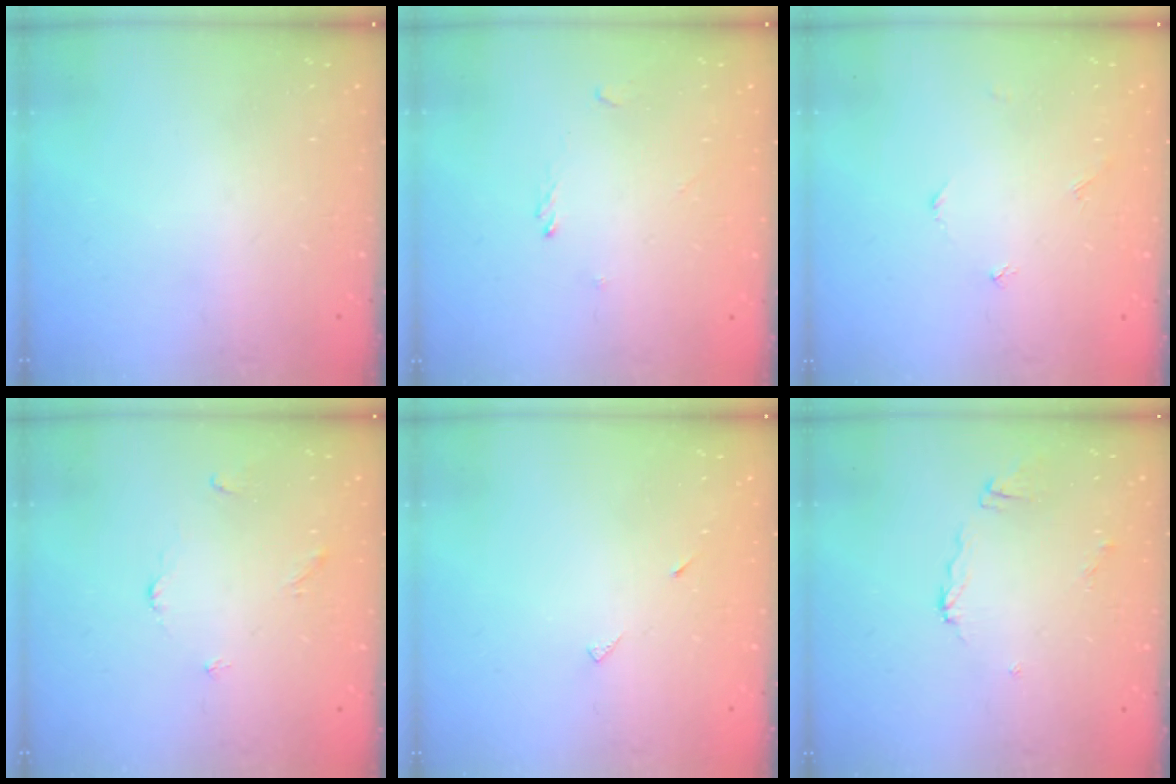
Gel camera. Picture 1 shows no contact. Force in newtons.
{"total": 0.7, "press": 0.5, "slide": 0.4}
{"total": 1.8, "press": 1.8, "slide": 0.2}
{"total": 2.9, "press": 2.9, "slide": 0.5}
{"total": 4.3, "press": 4.2, "slide": 0.4}
{"total": 6.3, "press": 6.3, "slide": 0.2}